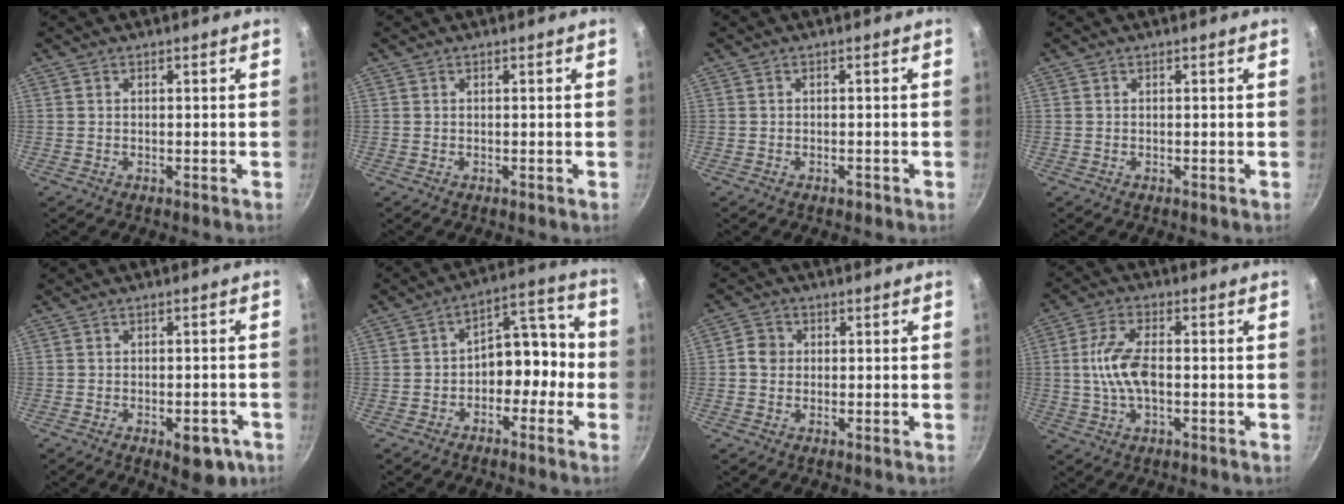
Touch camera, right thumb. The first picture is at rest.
{"total": 0.0}
{"total": 0.8, "force": [-0.6, 0.4, 0.3], "torque": [-0.002, 0.003, -0.011]}
{"total": 0.0}
{"total": 6.1, "force": [-3.0, 2.8, 4.4], "torque": [-0.039, 0.011, -0.035]}
{"total": 11.0, "force": [-2.4, 7.1, 8.1], "torque": [-0.071, 0.052, -0.049]}
{"total": 3.4, "force": [0.1, 3.1, 1.4], "torque": [-0.013, 0.006, -0.005]}
{"total": 9.0, "force": [-0.2, 4.3, 7.8], "torque": [-0.165, 0.013, -0.005]}